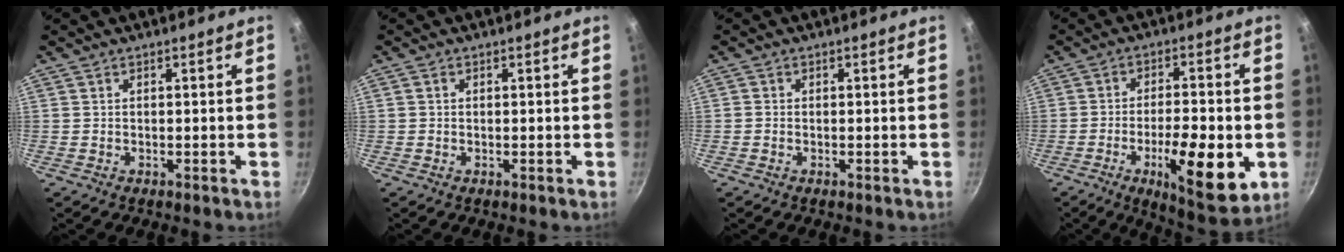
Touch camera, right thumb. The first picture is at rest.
{"total": 0.6, "force": [0.1, 0.6, 0.3], "torque": [-0.004, 0.004, 0.001]}
{"total": 0.6, "force": [-0.2, 0.5, 0.2], "torque": [-0.001, 0.001, -0.007]}
{"total": 15.3, "force": [-4.6, 4.9, 13.8], "torque": [-0.195, 0.008, -0.066]}